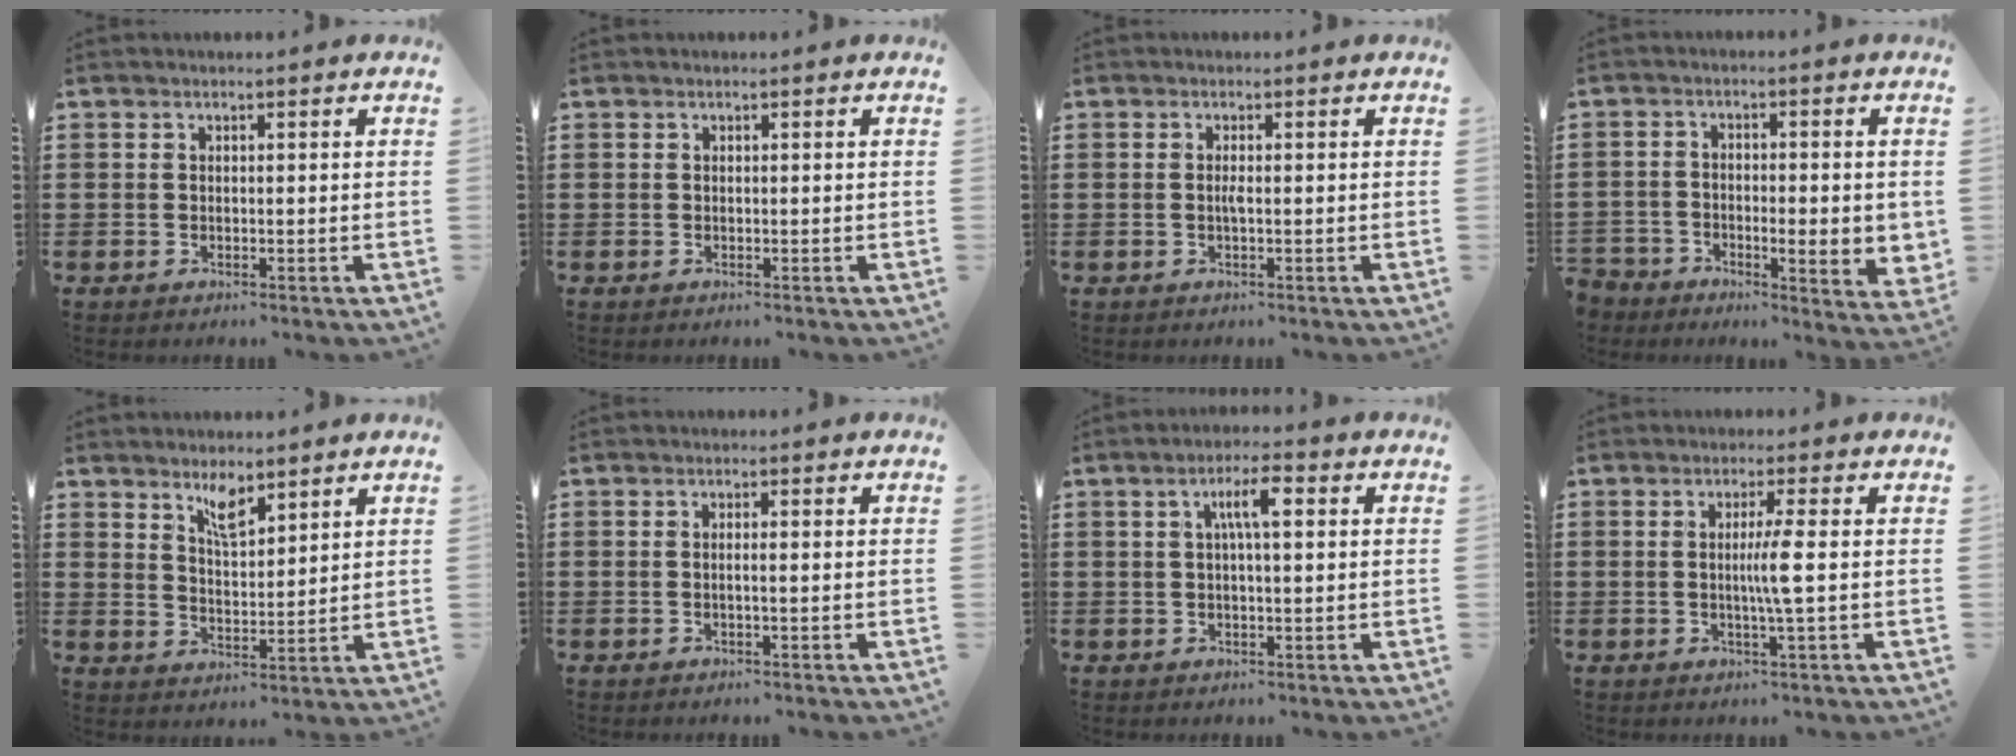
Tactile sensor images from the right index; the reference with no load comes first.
{"total": 0.0}
{"total": 1.2, "force": [-0.2, -0.1, 1.1], "torque": [-0.030, -0.007, -0.007]}
{"total": 4.1, "force": [-2.0, 2.2, 2.8], "torque": [-0.052, 0.007, -0.039]}
{"total": 4.4, "force": [3.4, 1.1, 2.5], "torque": [-0.049, -0.005, 0.060]}
{"total": 0.8, "force": [-0.3, -0.2, 0.8], "torque": [-0.014, -0.005, -0.005]}
{"total": 4.6, "force": [0.9, 1.1, 4.3], "torque": [-0.086, 0.011, 0.011]}
{"total": 4.1, "force": [0.0, -0.7, 4.0], "torque": [-0.072, -0.010, -0.006]}